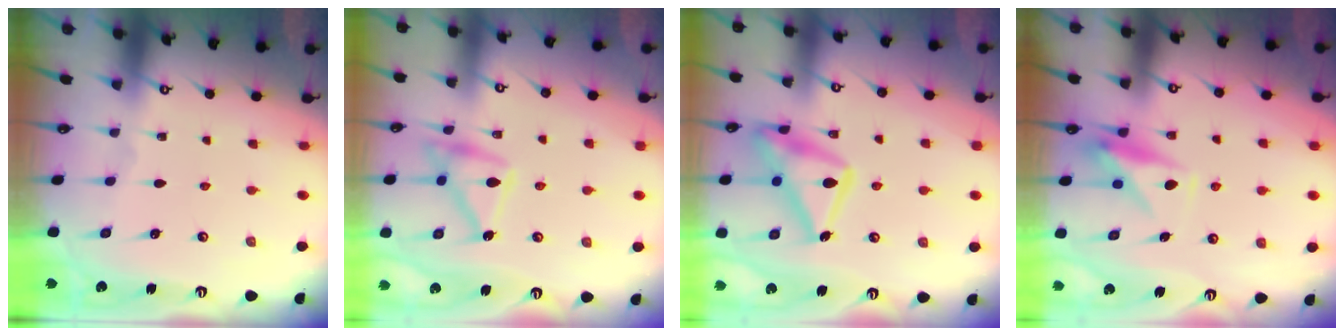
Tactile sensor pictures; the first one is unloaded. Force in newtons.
{"total": 14.7, "press": 14.7, "slide": 0.4}
{"total": 19.0, "press": 19.0, "slide": 1.3}
{"total": 10.3, "press": 10.3, "slide": 0.4}